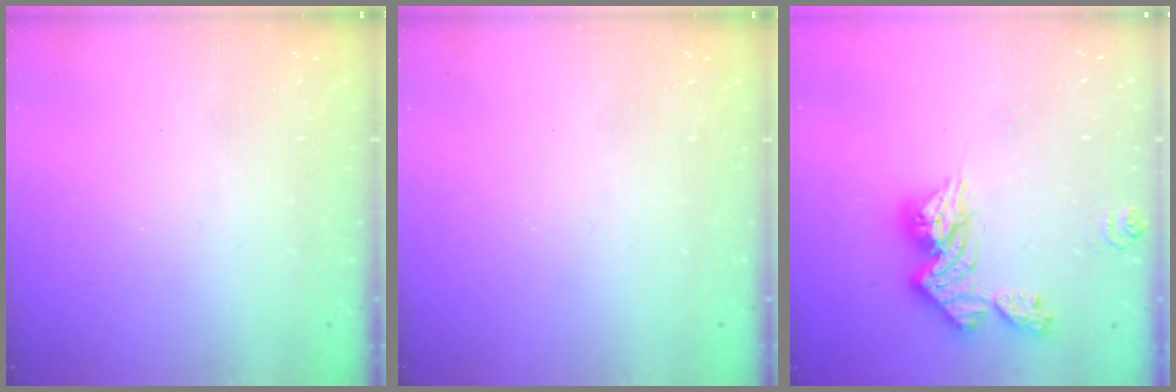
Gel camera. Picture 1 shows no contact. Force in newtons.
{"total": 0.0}
{"total": 13.4, "press": 13.3, "slide": 1.2}